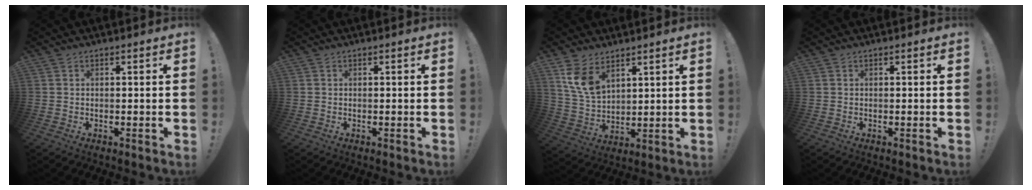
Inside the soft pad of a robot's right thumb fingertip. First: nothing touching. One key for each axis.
{"total": 0.0}
{"total": 10.1, "fx": 6.2, "fy": 5.7, "fz": 5.6, "tx": -0.105, "ty": -0.025, "tz": 0.124}
{"total": 0.0}